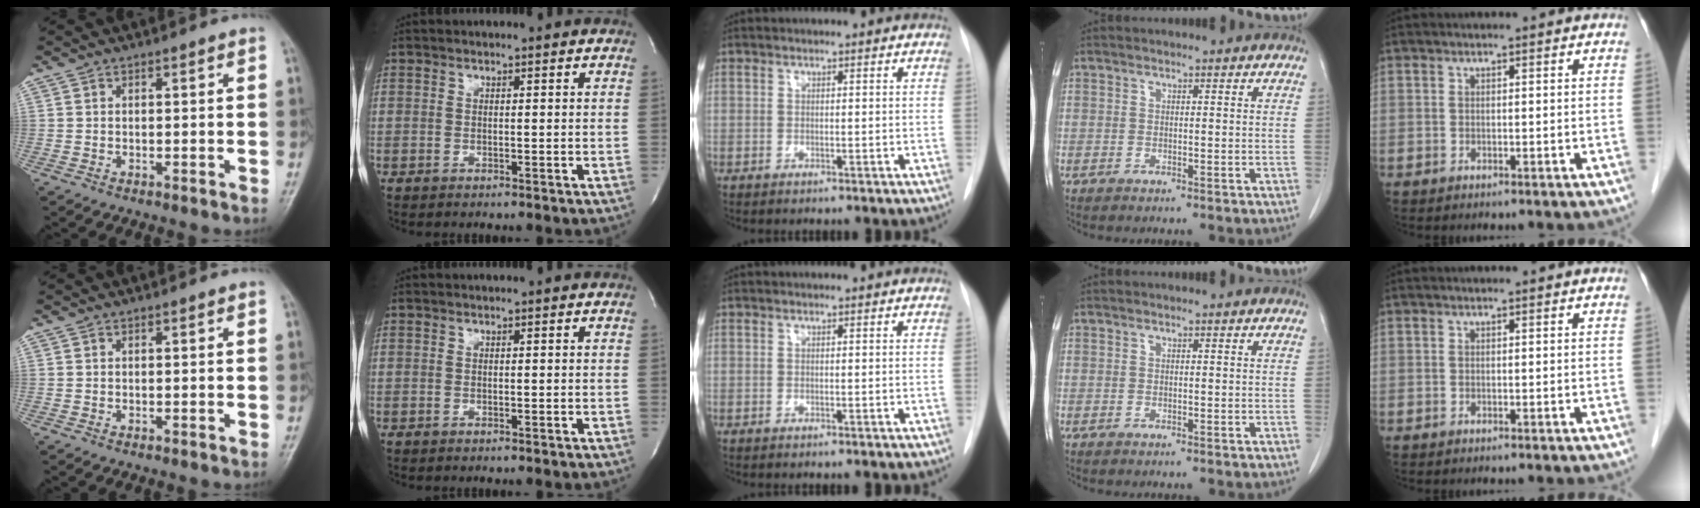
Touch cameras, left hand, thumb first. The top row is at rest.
{}